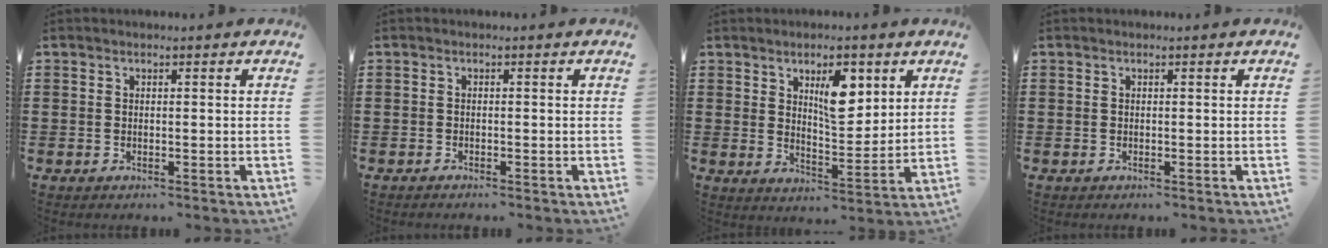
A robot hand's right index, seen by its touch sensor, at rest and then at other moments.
{"total": 0.6, "force": [-0.6, 0.0, 0.1], "torque": [-0.004, -0.003, -0.012]}
{"total": 7.8, "force": [3.5, 3.6, 6.0], "torque": [-0.089, -0.006, 0.053]}
{"total": 0.0}